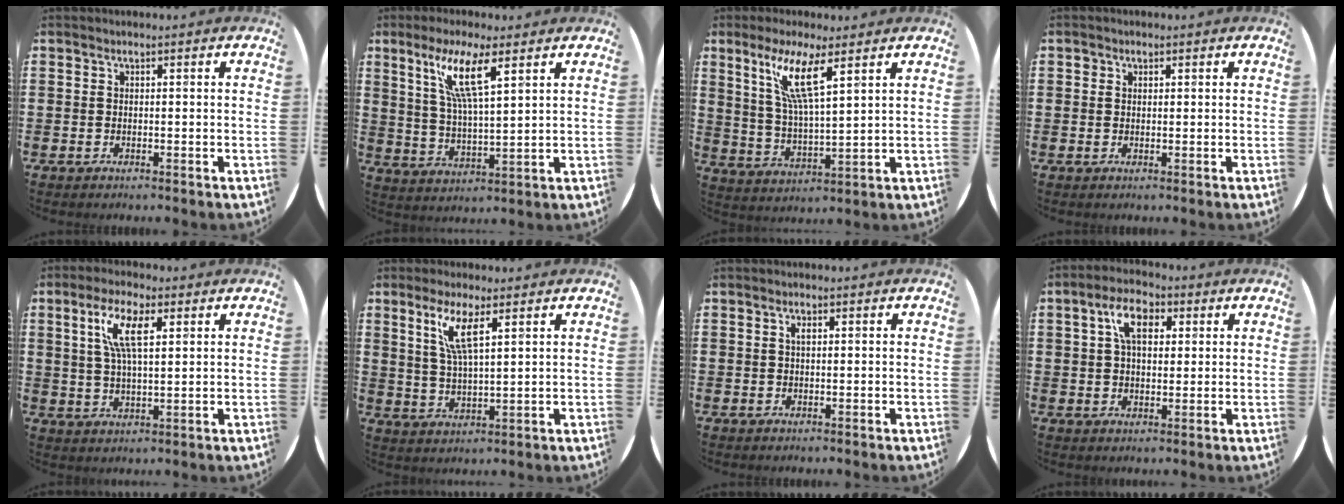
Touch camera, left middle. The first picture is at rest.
{"total": 8.1, "force": [5.2, 1.1, 6.1], "torque": [-0.137, -0.007, 0.089]}
{"total": 7.9, "force": [5.2, 0.9, 5.9], "torque": [-0.132, -0.011, 0.089]}
{"total": 0.8, "force": [0.4, 0.6, 0.2], "torque": [0.003, 0.001, 0.006]}
{"total": 7.5, "force": [3.5, 2.4, 6.2], "torque": [-0.127, 0.009, 0.058]}
{"total": 6.1, "force": [3.5, 1.2, 4.8], "torque": [-0.106, 0.003, 0.060]}
{"total": 1.0, "force": [0.3, 0.4, 0.8], "torque": [-0.017, 0.003, 0.006]}
{"total": 6.1, "force": [2.7, 3.3, 4.4], "torque": [-0.081, 0.011, 0.042]}